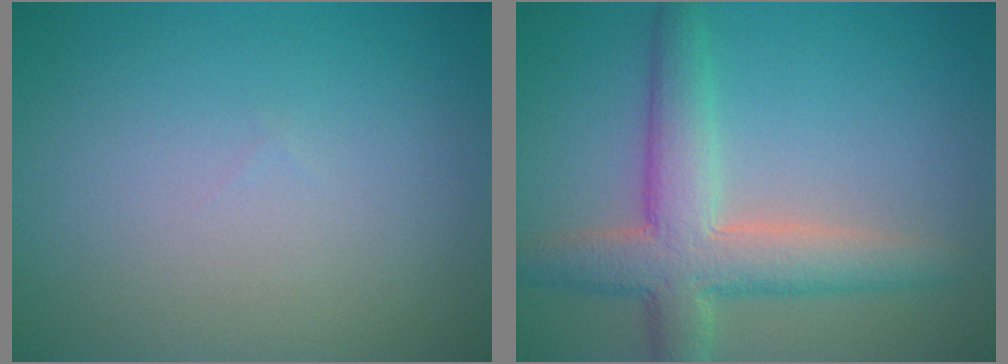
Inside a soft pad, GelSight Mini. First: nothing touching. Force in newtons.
{"total": 6.1, "press": 6.1, "slide": 0.4}